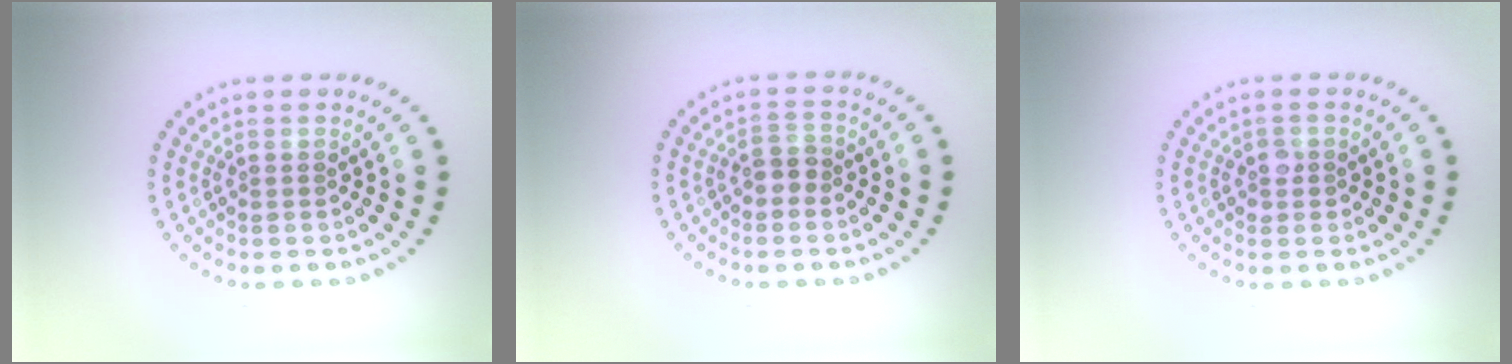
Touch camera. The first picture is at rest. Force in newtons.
{"total": 1.4, "press": 1.3, "slide": 0.7}
{"total": 1.4, "press": 1.3, "slide": 0.4}